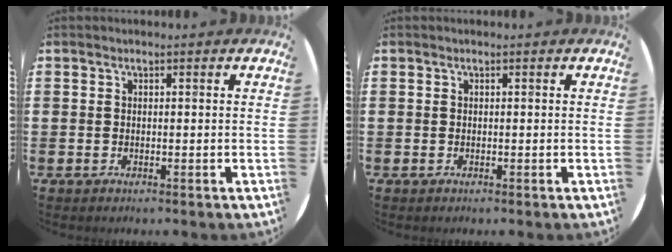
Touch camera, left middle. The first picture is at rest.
{"total": 0.0}